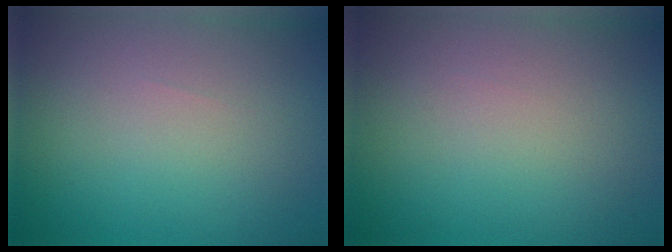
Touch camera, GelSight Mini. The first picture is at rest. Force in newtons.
{"total": 0.0}